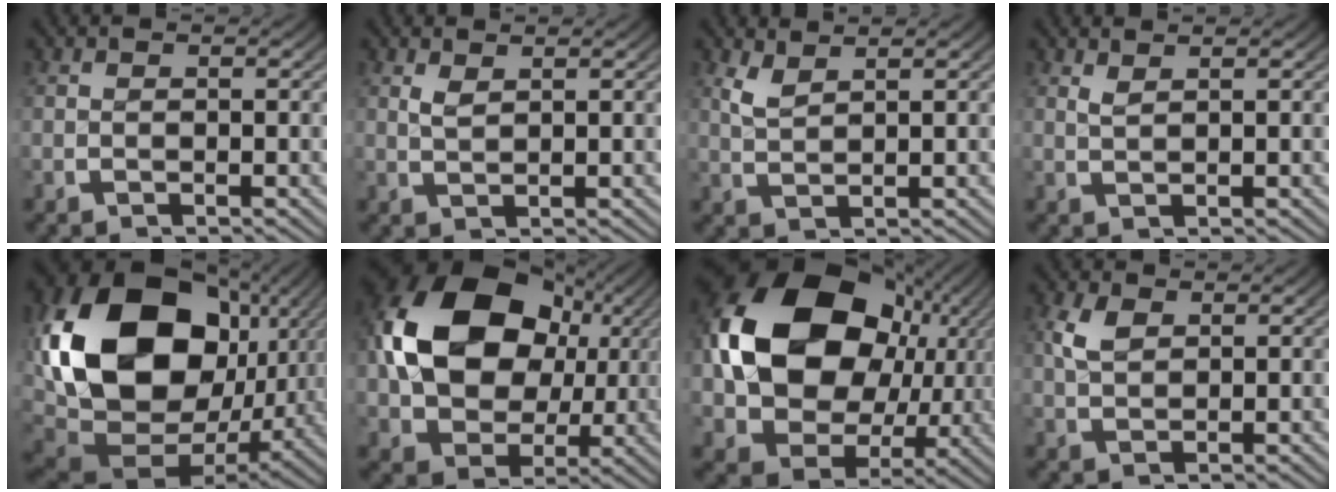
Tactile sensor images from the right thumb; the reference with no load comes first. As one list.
[{"total": 1.3, "force": [1.1, 0.1, 0.6], "torque": [-0.013, -0.005, 0.032]}, {"total": 2.1, "force": [1.8, 0.3, 1.0], "torque": [-0.028, -0.003, 0.048]}, {"total": 1.2, "force": [1.2, -0.2, 0.3], "torque": [-0.008, -0.002, 0.030]}, {"total": 25.9, "force": [0.9, 17.4, 19.2], "torque": [-0.400, -0.063, 0.050]}, {"total": 15.7, "force": [2.2, 10.9, 11.1], "torque": [-0.245, -0.037, 0.059]}, {"total": 20.7, "force": [3.0, 13.8, 15.1], "torque": [-0.321, -0.031, 0.069]}, {"total": 2.6, "force": [1.3, 1.3, 1.8], "torque": [-0.040, 0.000, 0.033]}]